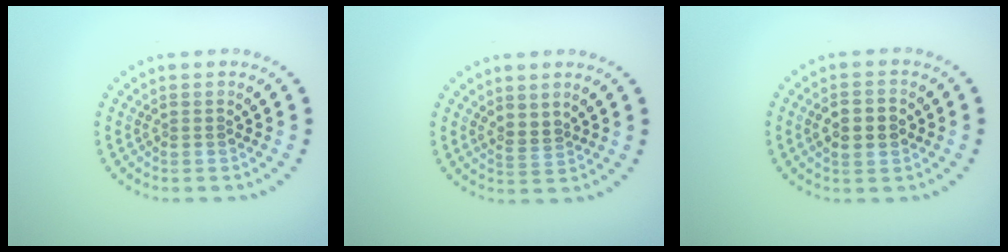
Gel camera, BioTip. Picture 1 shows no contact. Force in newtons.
{"total": 1.5, "press": 1.2, "slide": 0.8}
{"total": 3.2, "press": 3.2, "slide": 0.1}